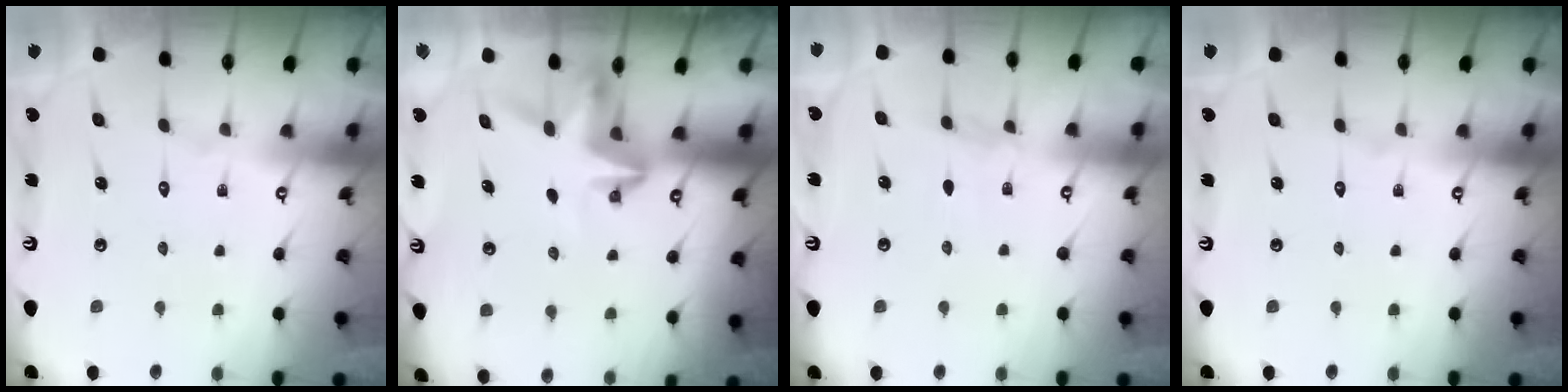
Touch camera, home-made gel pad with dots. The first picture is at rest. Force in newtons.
{"total": 3.8, "press": 3.8, "slide": 0.3}
{"total": 2.6, "press": 2.6, "slide": 0.4}
{"total": 0.0}